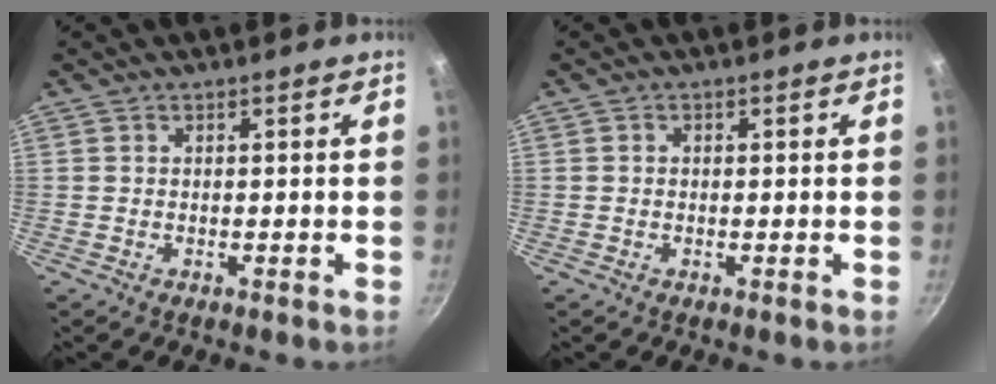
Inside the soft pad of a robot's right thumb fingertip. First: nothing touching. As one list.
[{"total": 0.6, "force": [0.0, 0.6, 0.2], "torque": [-0.004, 0.004, 0.000]}]